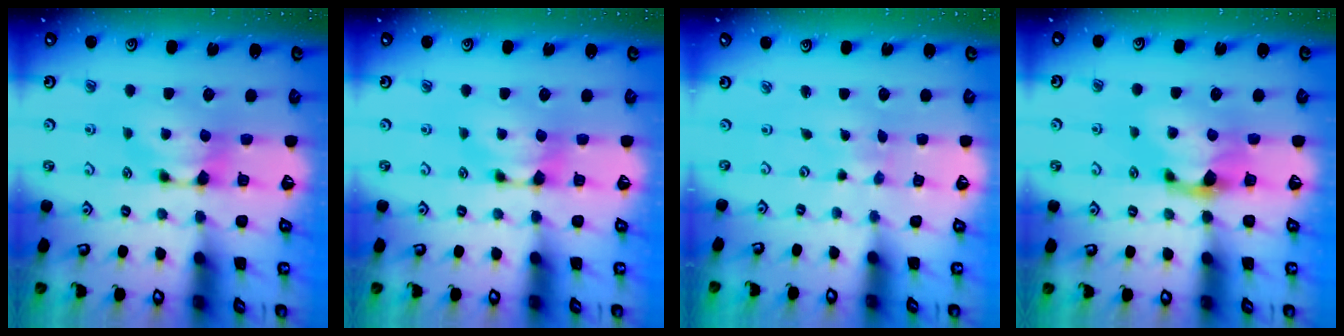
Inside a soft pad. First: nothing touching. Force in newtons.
{"total": 0.0}
{"total": 5.5, "press": 5.5, "slide": 0.4}
{"total": 1.6, "press": 1.2, "slide": 1.1}